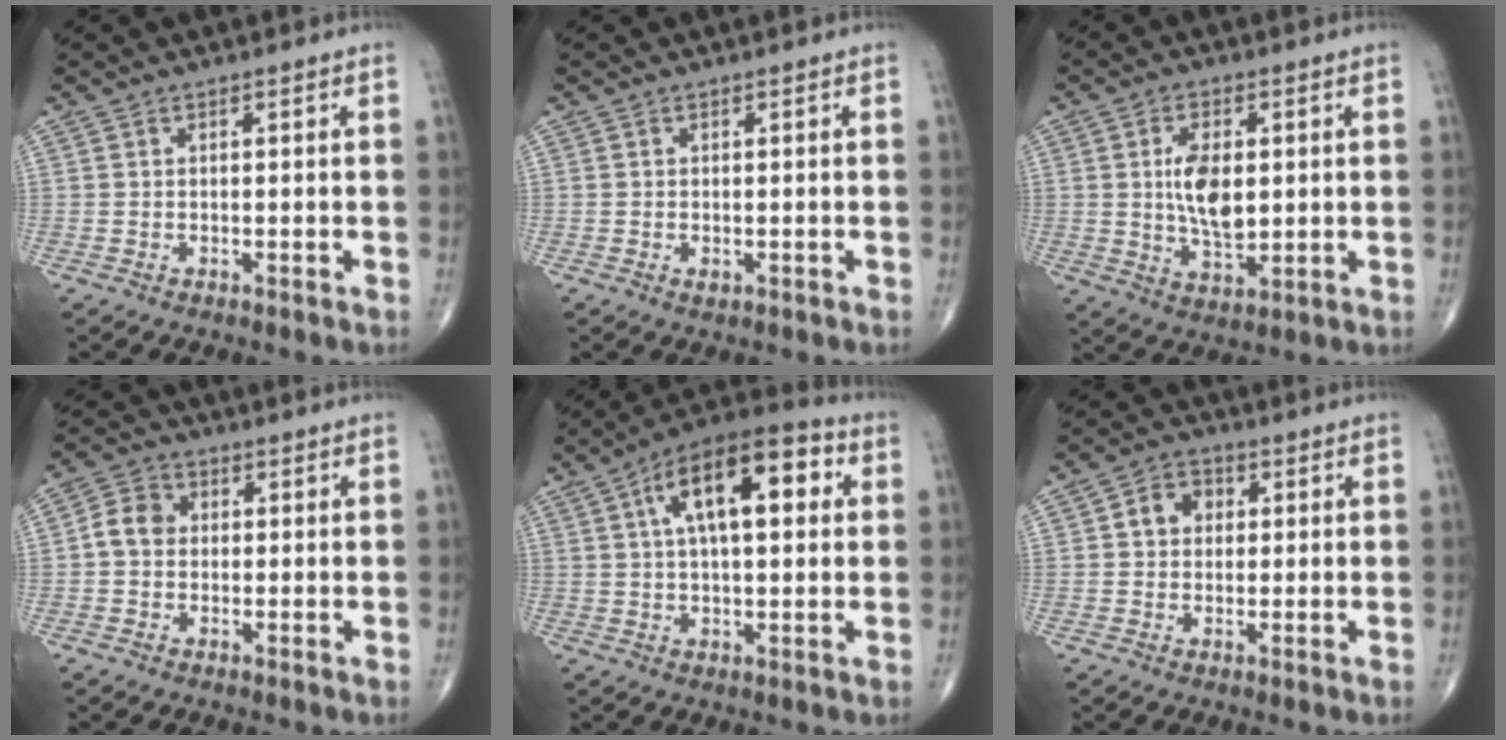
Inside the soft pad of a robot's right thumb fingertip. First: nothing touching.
{"total": 0.8, "force": [-0.2, 0.4, 0.6], "torque": [-0.009, -0.002, -0.003]}
{"total": 9.3, "force": [1.1, 5.0, 7.8], "torque": [-0.131, -0.013, 0.026]}
{"total": 5.0, "force": [0.0, 4.2, 2.7], "torque": [-0.041, 0.014, -0.010]}
{"total": 16.9, "force": [4.6, 7.5, 14.4], "torque": [-0.209, 0.026, 0.064]}
{"total": 5.3, "force": [0.9, 4.4, 2.9], "torque": [-0.028, 0.011, 0.007]}